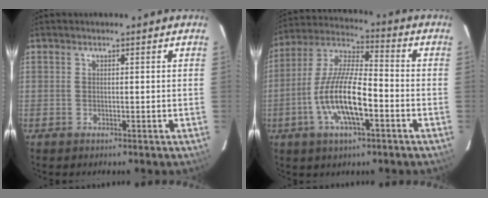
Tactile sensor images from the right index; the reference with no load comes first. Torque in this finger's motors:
{"motor_torque": [0.60, -0.29, 1.05, 0.21]}